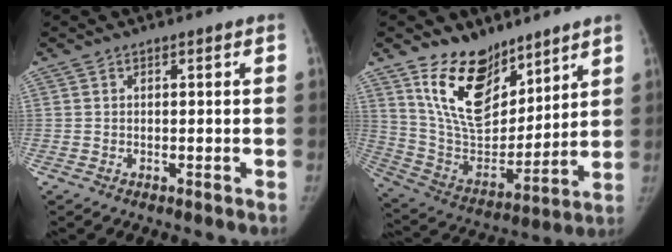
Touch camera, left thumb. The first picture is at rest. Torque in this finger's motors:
{"motor_torque": [0.69, -0.17, 1.47, -1.30, 0.53]}